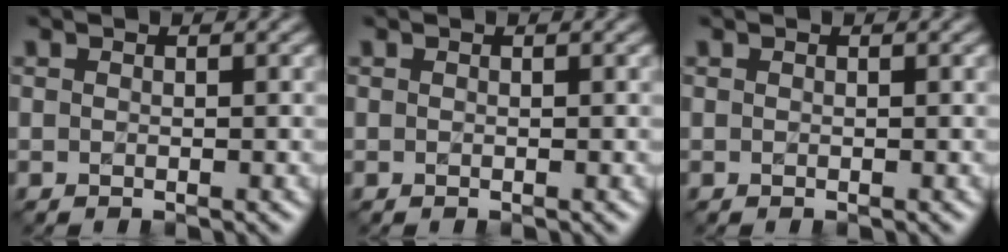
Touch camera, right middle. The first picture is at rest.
{"total": 0.0}
{"total": 0.0}